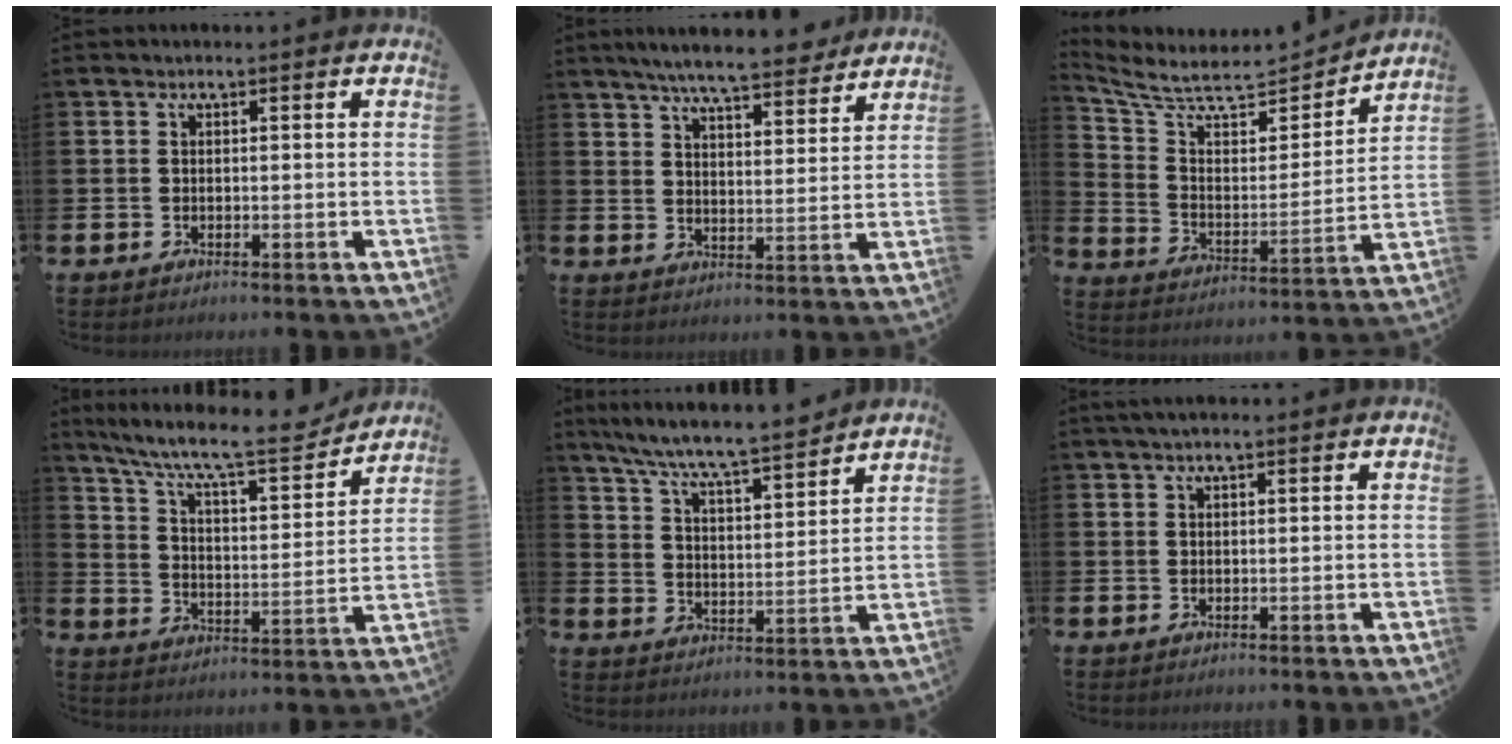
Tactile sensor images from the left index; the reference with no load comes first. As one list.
[{"total": 7.4, "force": [7.0, 0.6, 2.3], "torque": [-0.047, -0.044, 0.120]}, {"total": 6.8, "force": [6.3, 1.8, 2.0], "torque": [-0.078, -0.058, 0.104]}, {"total": 10.7, "force": [9.3, 2.1, 4.9], "torque": [-0.118, -0.063, 0.151]}, {"total": 7.8, "force": [7.4, 0.3, 2.4], "torque": [-0.078, -0.055, 0.128]}, {"total": 1.5, "force": [1.2, 0.2, 0.9], "torque": [-0.014, 0.002, 0.020]}]